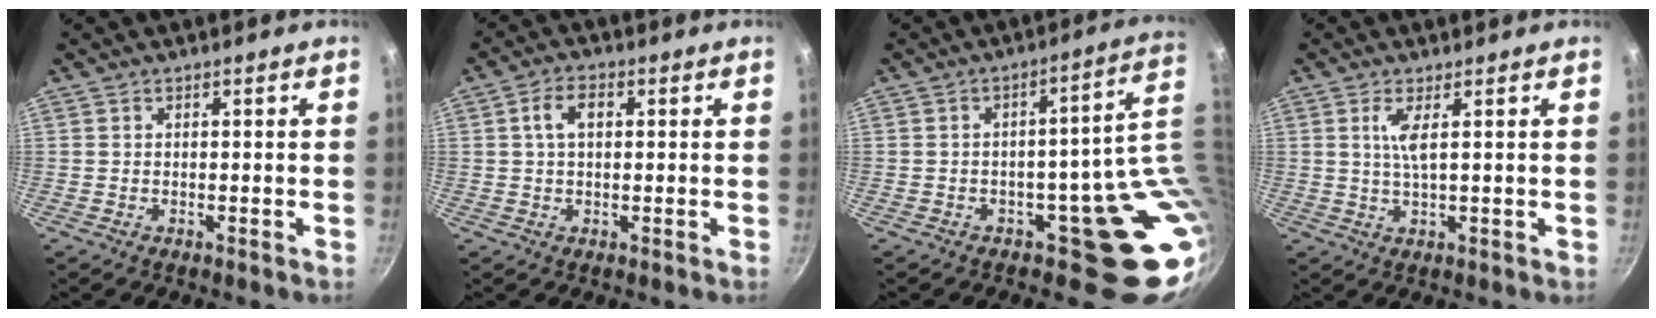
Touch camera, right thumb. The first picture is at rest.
{"total": 5.1, "force": [1.1, 3.0, 4.0], "torque": [-0.063, 0.010, 0.015]}
{"total": 12.9, "force": [1.4, 7.2, 10.6], "torque": [-0.060, 0.002, 0.033]}
{"total": 3.5, "force": [1.1, 0.5, 3.3], "torque": [-0.072, -0.008, 0.024]}